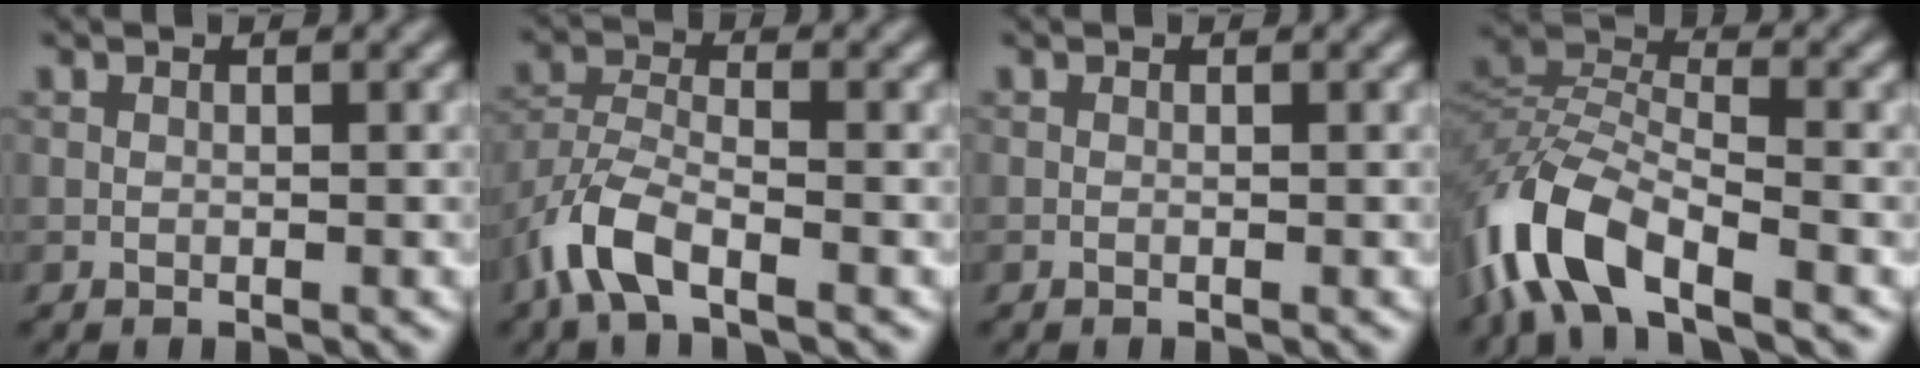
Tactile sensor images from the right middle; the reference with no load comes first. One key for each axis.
{"total": 5.4, "fx": -3.4, "fy": 2.0, "fz": 3.6, "tx": -0.079, "ty": -0.004, "tz": -0.080}
{"total": 0.0}
{"total": 9.4, "fx": -5.4, "fy": 3.8, "fz": 6.7, "tx": -0.140, "ty": 0.005, "tz": -0.117}